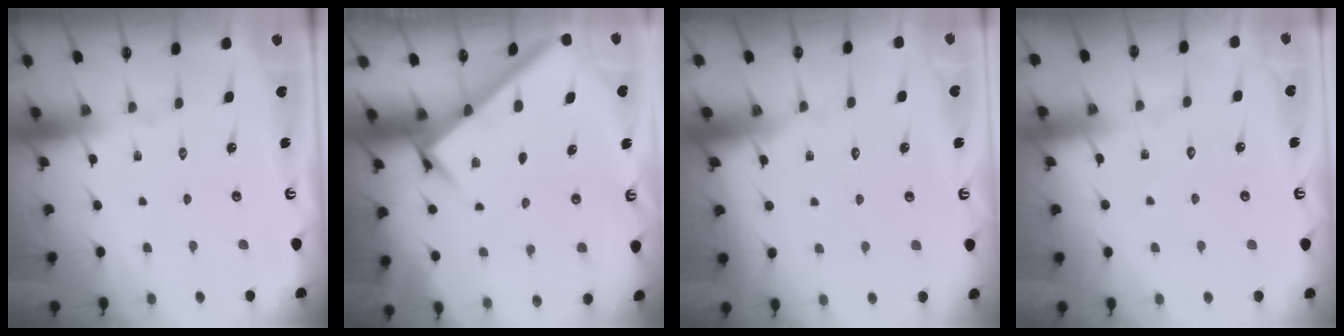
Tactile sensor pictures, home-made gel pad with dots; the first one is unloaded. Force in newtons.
{"total": 2.7, "press": 2.7, "slide": 0.3}
{"total": 3.0, "press": 3.0, "slide": 0.4}
{"total": 2.8, "press": 2.8, "slide": 0.4}